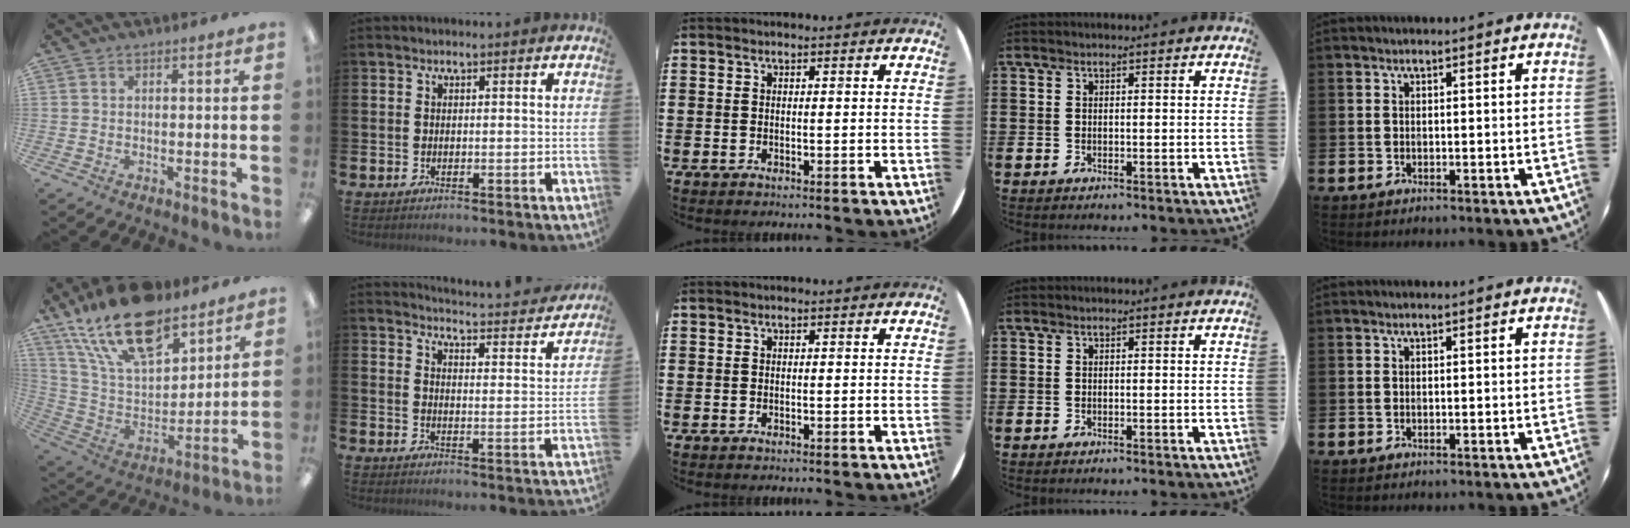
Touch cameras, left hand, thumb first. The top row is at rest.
{"thumb": {"total": 22.2, "force": [15.1, 10.3, 12.6], "torque": [-0.238, -0.078, 0.269]}, "index": {"total": 4.3, "force": [4.2, 0.0, 0.5], "torque": [-0.008, -0.043, 0.067]}}